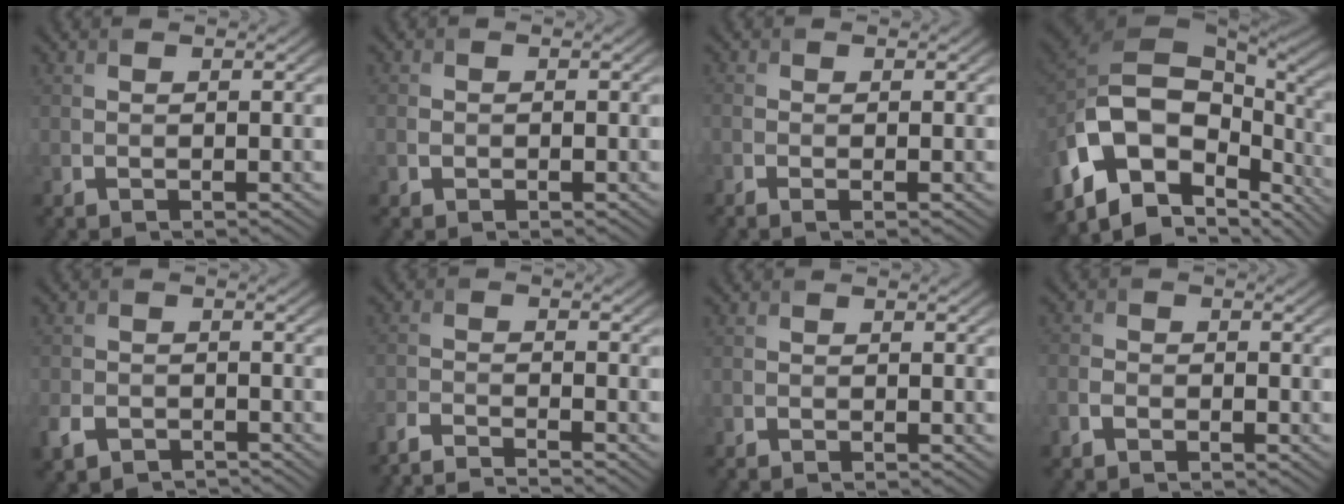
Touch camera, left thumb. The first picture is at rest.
{"total": 0.9, "force": [-0.2, 0.8, 0.3], "torque": [-0.003, 0.001, -0.006]}
{"total": 0.9, "force": [-0.3, -0.1, 0.9], "torque": [-0.020, -0.002, -0.007]}
{"total": 17.1, "force": [-2.7, 10.1, 13.5], "torque": [-0.280, -0.010, -0.021]}
{"total": 3.7, "force": [-2.7, 2.0, 1.6], "torque": [-0.040, -0.005, -0.054]}
{"total": 5.1, "force": [-4.9, 0.2, 1.6], "torque": [-0.029, -0.006, -0.098]}
{"total": 1.0, "force": [-0.9, -0.3, 0.1], "torque": [-0.002, -0.004, -0.019]}
{"total": 1.9, "force": [-1.5, 0.9, 0.7], "torque": [-0.015, 0.000, -0.041]}